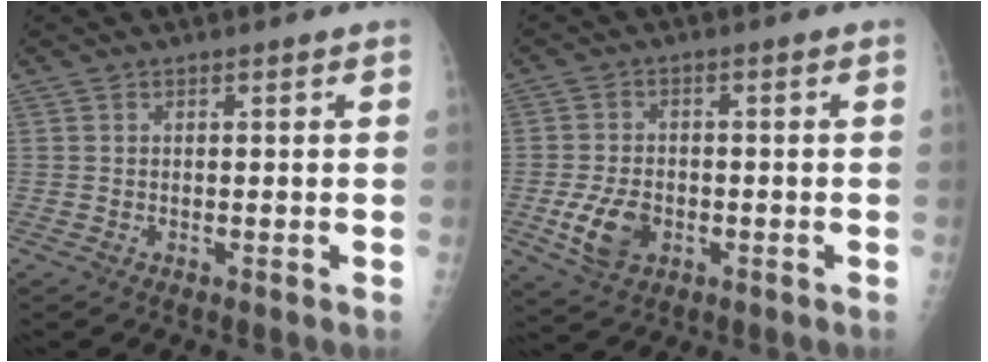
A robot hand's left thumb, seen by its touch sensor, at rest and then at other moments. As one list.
[{"total": 7.3, "force": [-2.1, 5.0, 4.9], "torque": [-0.087, 0.003, -0.033]}]